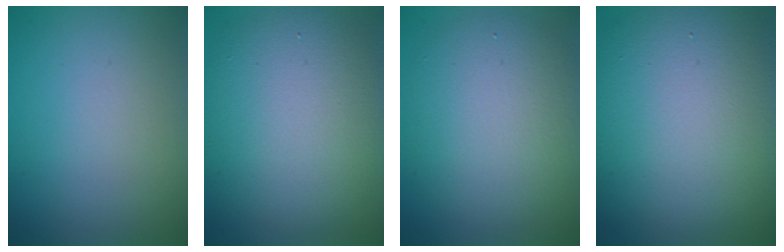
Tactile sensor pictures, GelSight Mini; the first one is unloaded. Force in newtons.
{"total": 10.3, "press": 10.3, "slide": 0.4}
{"total": 7.4, "press": 7.4, "slide": 0.4}
{"total": 13.9, "press": 13.9, "slide": 0.6}